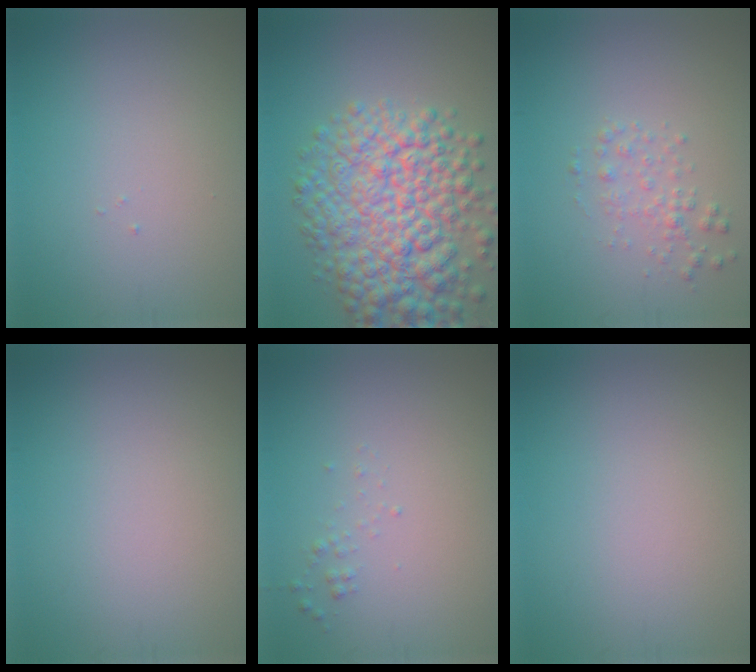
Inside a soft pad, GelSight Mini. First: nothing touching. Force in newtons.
{"total": 9.9, "press": 9.9, "slide": 0.3}
{"total": 1.6, "press": 1.6, "slide": 0.0}
{"total": 0.0}
{"total": 0.6, "press": 0.6, "slide": 0.0}
{"total": 0.0}